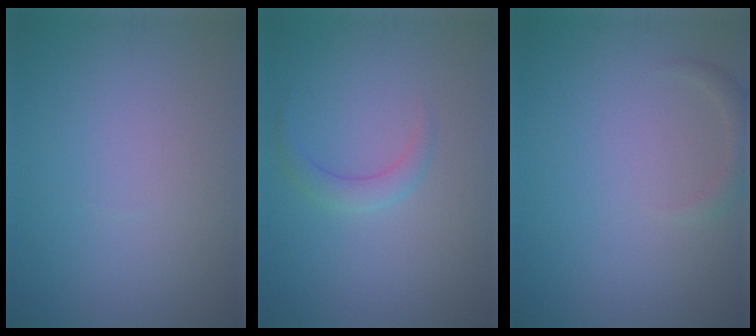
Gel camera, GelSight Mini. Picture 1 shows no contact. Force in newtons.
{"total": 1.7, "press": 1.7, "slide": 0.1}
{"total": 1.2, "press": 1.2, "slide": 0.2}